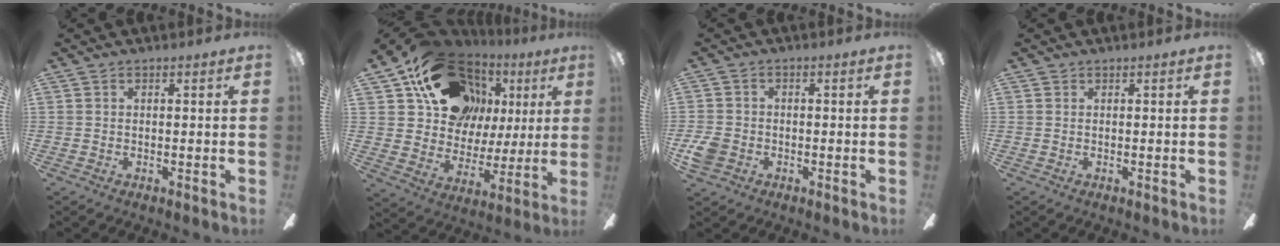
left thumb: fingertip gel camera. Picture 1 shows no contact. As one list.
[{"total": 19.9, "force": [11.6, 13.9, 8.2], "torque": [-0.148, -0.060, 0.231]}, {"total": 5.0, "force": [-2.3, 3.9, 2.3], "torque": [-0.054, 0.012, -0.043]}, {"total": 0.0}]